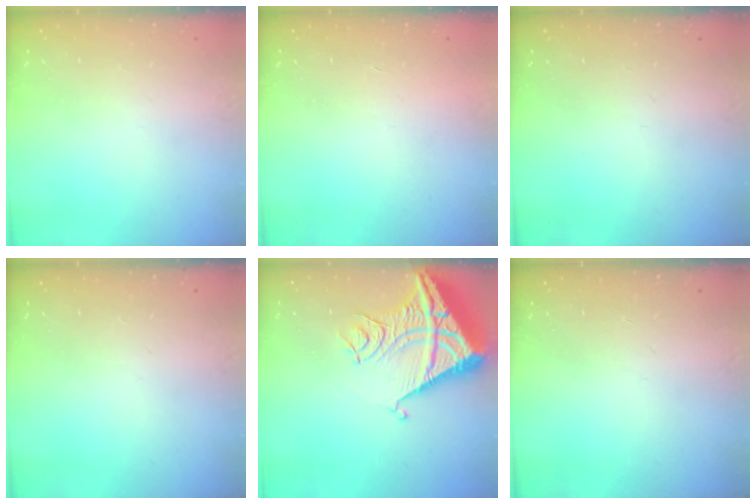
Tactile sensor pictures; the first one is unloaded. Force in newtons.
{"total": 1.7, "press": 1.7, "slide": 0.1}
{"total": 0.0}
{"total": 0.0}
{"total": 15.2, "press": 15.1, "slide": 1.8}
{"total": 0.0}